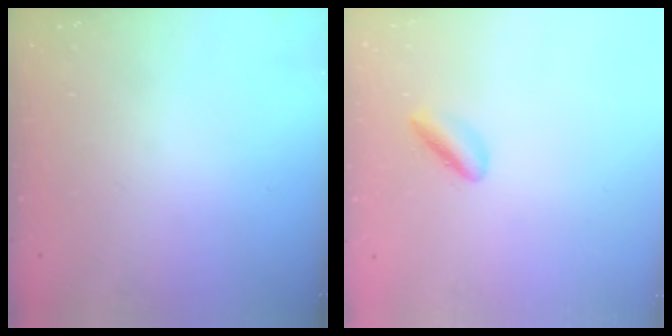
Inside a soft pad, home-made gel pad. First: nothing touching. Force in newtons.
{"total": 2.6, "press": 2.6, "slide": 0.4}